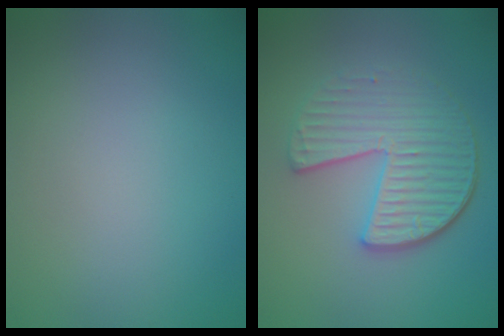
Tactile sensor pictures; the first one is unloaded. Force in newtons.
{"total": 4.9, "press": 4.0, "slide": 2.8}